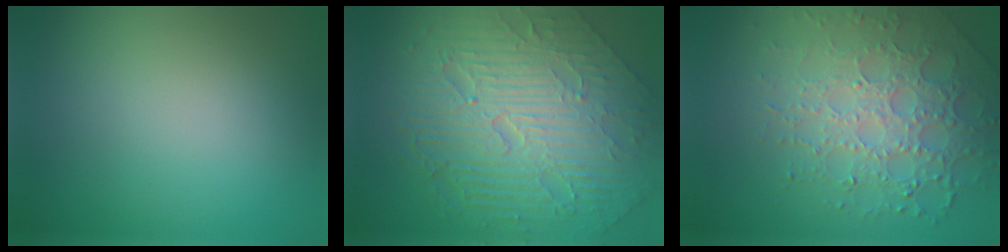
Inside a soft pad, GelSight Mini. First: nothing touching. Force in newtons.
{"total": 11.2, "press": 7.5, "slide": 8.4}
{"total": 6.5, "press": 4.9, "slide": 4.2}